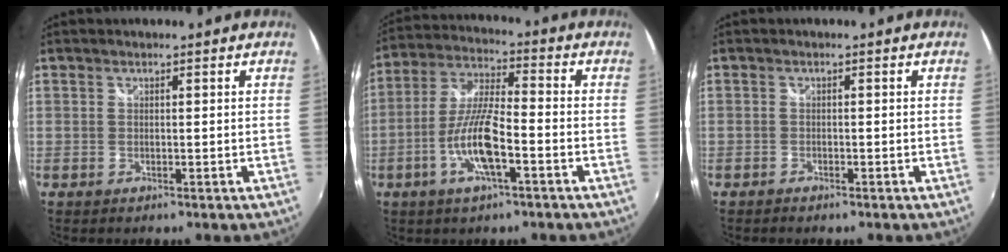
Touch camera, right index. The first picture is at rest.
{"total": 10.9, "force": [-4.4, 2.1, 9.8], "torque": [-0.206, -0.002, -0.085]}
{"total": 1.1, "force": [-1.0, 0.4, 0.3], "torque": [-0.012, -0.002, -0.020]}